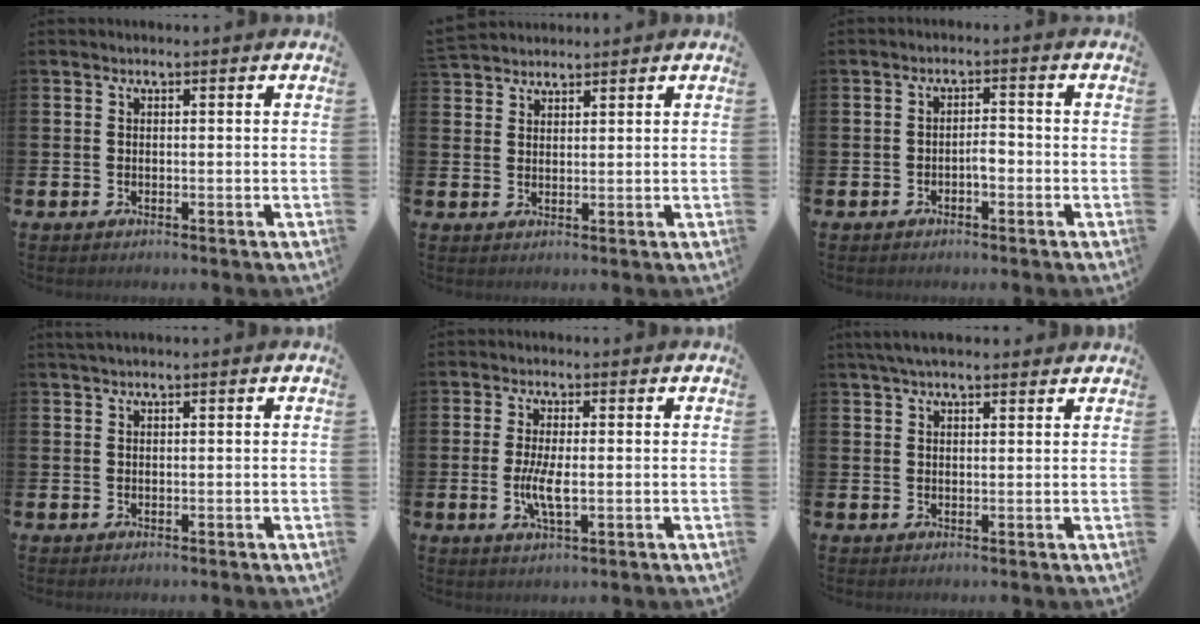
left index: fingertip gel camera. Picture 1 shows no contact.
{"total": 2.8, "force": [2.8, 0.6, -0.3], "torque": [0.004, -0.009, 0.052]}
{"total": 1.9, "force": [-0.8, 0.8, 1.5], "torque": [-0.036, 0.007, -0.016]}
{"total": 0.8, "force": [0.7, -0.1, 0.5], "torque": [-0.016, 0.006, 0.013]}
{"total": 4.2, "force": [-0.4, 1.4, 3.9], "torque": [-0.067, 0.003, -0.008]}
{"total": 3.5, "force": [2.9, 0.9, 1.7], "torque": [-0.034, -0.002, 0.053]}